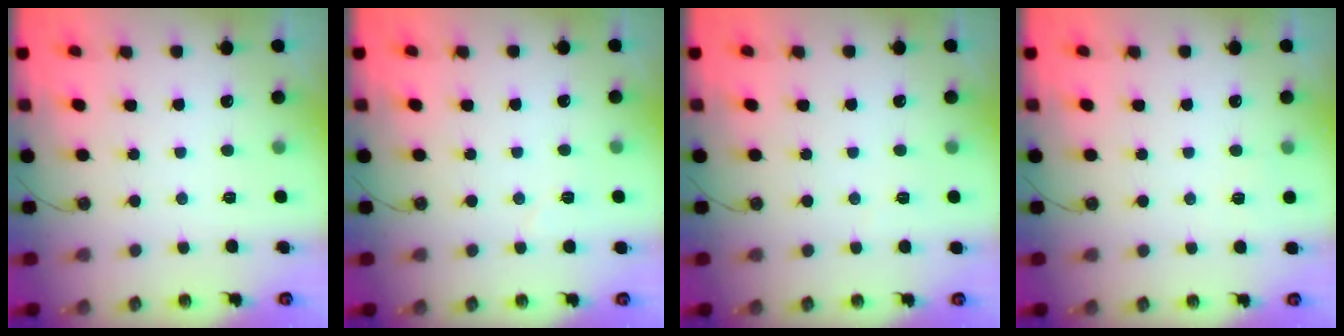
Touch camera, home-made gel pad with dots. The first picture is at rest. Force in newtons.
{"total": 3.8, "press": 3.7, "slide": 0.8}
{"total": 2.6, "press": 2.5, "slide": 0.7}
{"total": 2.5, "press": 2.4, "slide": 0.4}